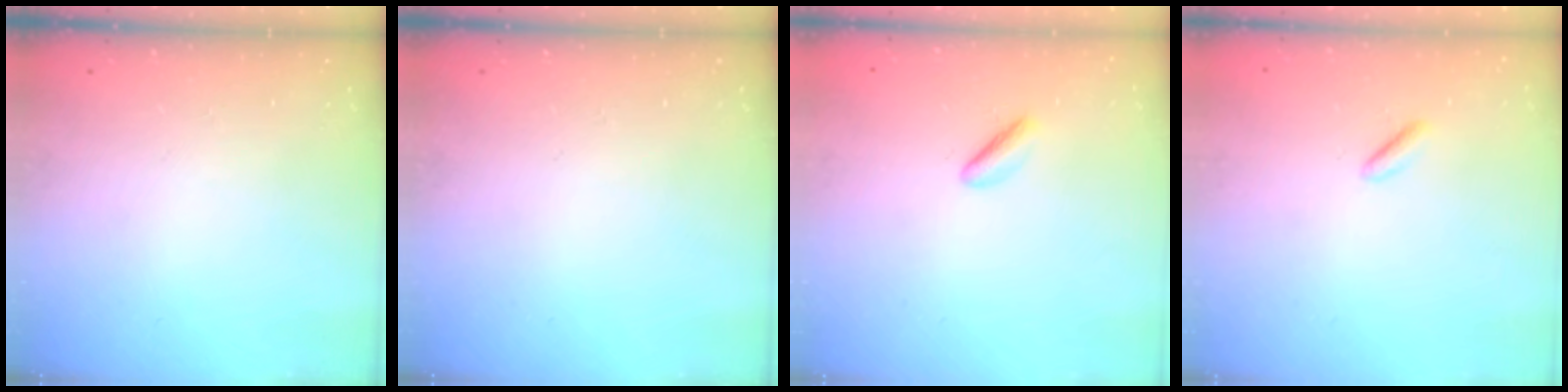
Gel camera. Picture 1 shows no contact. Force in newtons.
{"total": 0.0}
{"total": 2.2, "press": 1.8, "slide": 1.3}
{"total": 0.6, "press": 0.2, "slide": 0.6}